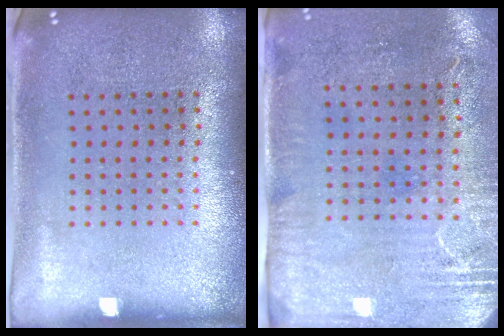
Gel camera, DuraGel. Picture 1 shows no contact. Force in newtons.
{"total": 2.9, "press": 2.4, "slide": 1.7}